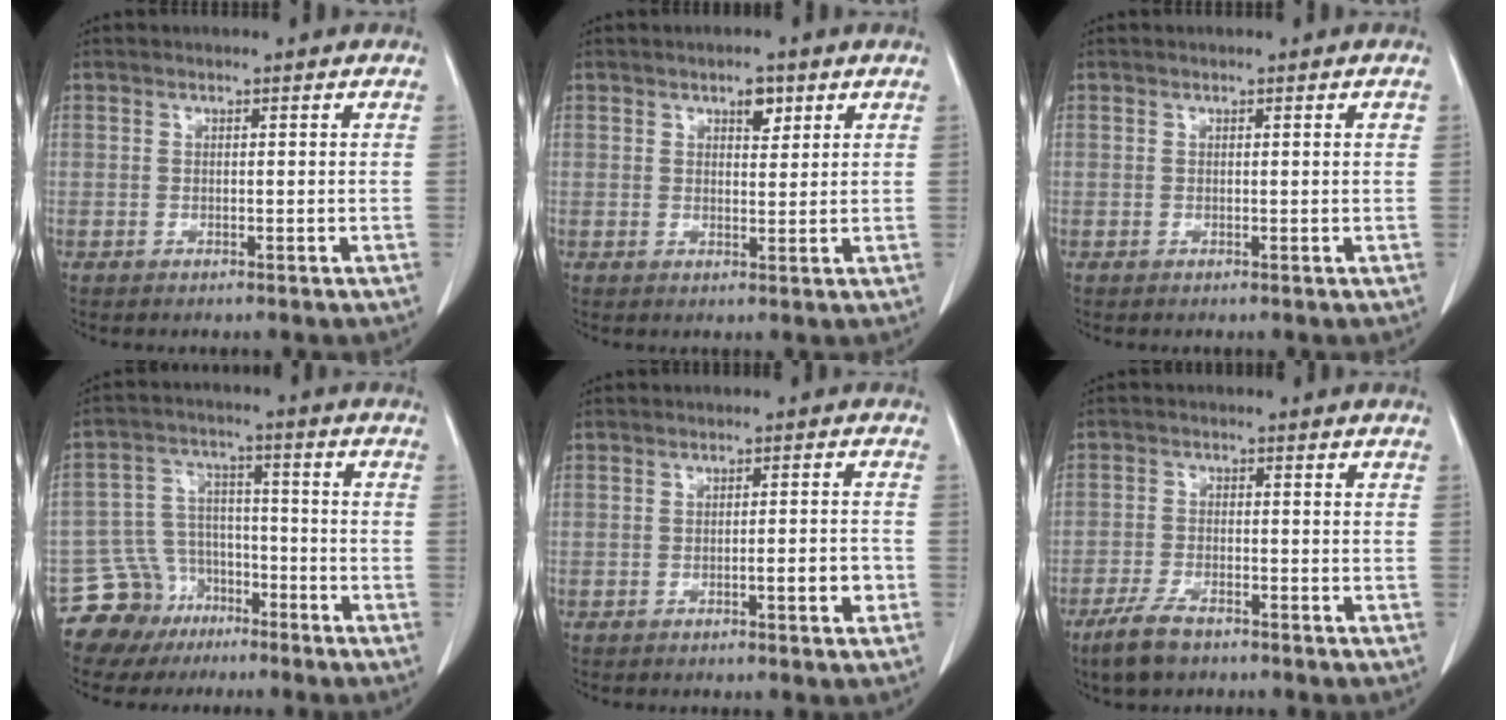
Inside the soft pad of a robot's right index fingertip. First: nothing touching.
{"total": 2.8, "force": [1.5, 1.3, 1.9], "torque": [-0.026, -0.001, 0.023]}
{"total": 0.6, "force": [0.0, 0.0, 0.6], "torque": [-0.007, 0.001, 0.001]}
{"total": 9.4, "force": [-6.6, 6.8, 0.1], "torque": [-0.006, 0.043, -0.111]}
{"total": 3.7, "force": [-1.6, 0.6, 3.3], "torque": [-0.045, 0.002, -0.023]}
{"total": 5.5, "force": [-4.1, 1.7, 3.2], "torque": [-0.072, -0.007, -0.075]}